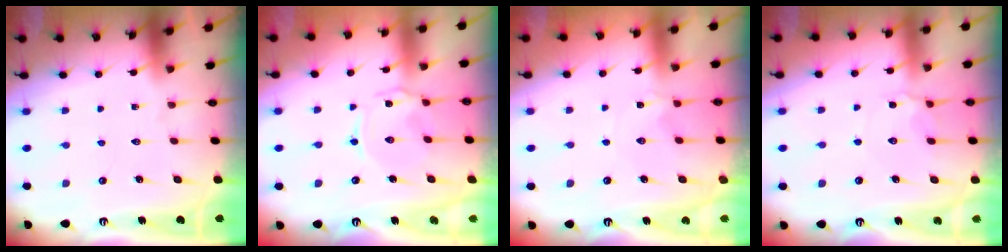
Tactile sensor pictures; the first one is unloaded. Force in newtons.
{"total": 1.1, "press": 1.0, "slide": 0.3}
{"total": 1.3, "press": 1.2, "slide": 0.4}
{"total": 5.4, "press": 5.3, "slide": 0.8}